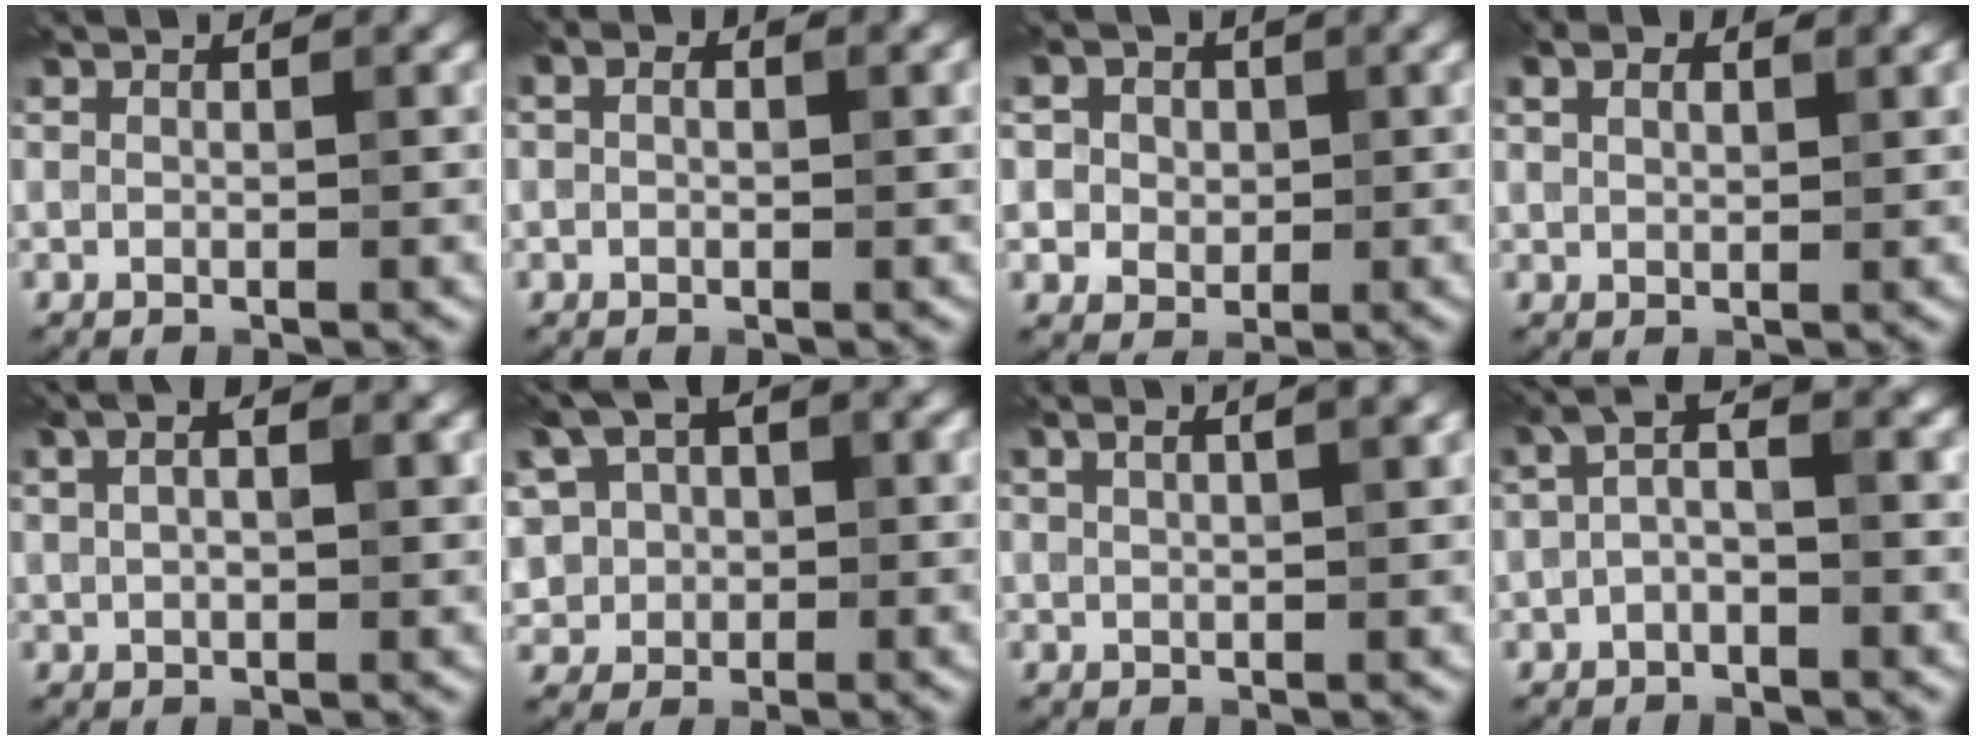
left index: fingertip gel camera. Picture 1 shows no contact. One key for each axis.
{"total": 3.2, "fx": 1.0, "fy": 2.1, "fz": 2.2, "tx": -0.015, "ty": 0.009, "tz": -0.012}
{"total": 6.9, "fx": 2.6, "fy": 5.6, "fz": 3.2, "tx": -0.051, "ty": 0.025, "tz": 0.010}
{"total": 3.3, "fx": 1.6, "fy": 1.9, "fz": 2.2, "tx": -0.035, "ty": 0.012, "tz": 0.018}
{"total": 5.6, "fx": 2.1, "fy": 3.0, "fz": 4.2, "tx": -0.058, "ty": 0.016, "tz": 0.021}
{"total": 8.2, "fx": 1.7, "fy": 6.3, "fz": 5.0, "tx": -0.095, "ty": 0.026, "tz": 0.016}
{"total": 3.6, "fx": 1.9, "fy": 1.4, "fz": 2.7, "tx": -0.017, "ty": 0.012, "tz": 0.005}
{"total": 3.9, "fx": -0.2, "fy": 1.6, "fz": 3.6, "tx": -0.068, "ty": 0.020, "tz": -0.014}